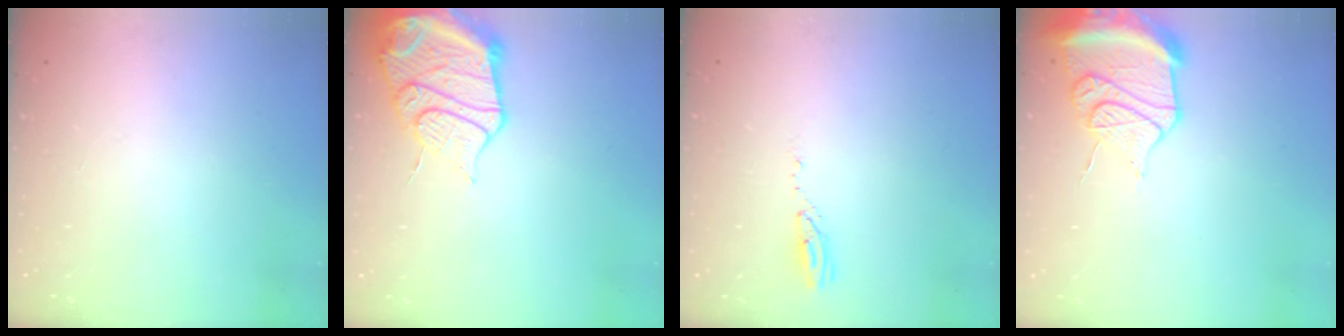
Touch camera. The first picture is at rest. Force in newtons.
{"total": 17.2, "press": 17.1, "slide": 1.7}
{"total": 3.5, "press": 3.5, "slide": 0.3}
{"total": 15.7, "press": 14.5, "slide": 6.0}